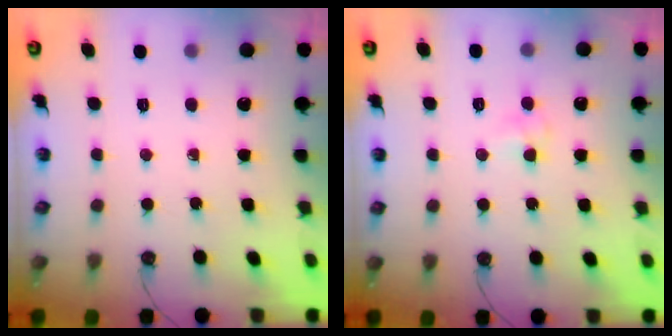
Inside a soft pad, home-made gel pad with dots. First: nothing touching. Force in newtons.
{"total": 3.6, "press": 3.5, "slide": 0.4}